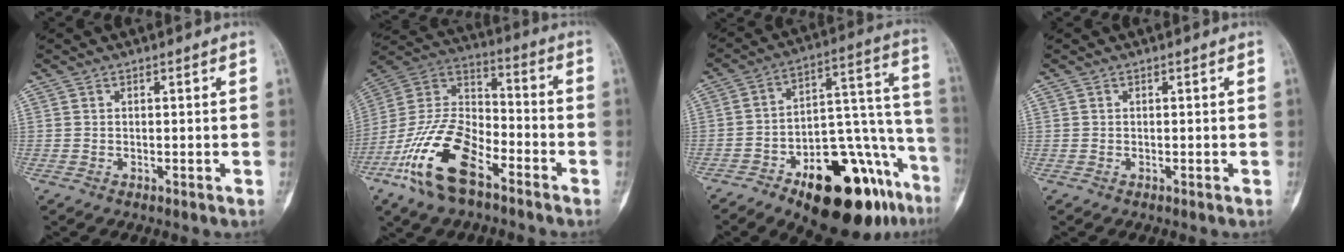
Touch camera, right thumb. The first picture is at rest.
{"total": 18.9, "force": [-10.2, 9.0, 13.2], "torque": [-0.254, 0.059, -0.198]}
{"total": 26.9, "force": [-15.0, 11.2, 19.3], "torque": [-0.190, 0.103, -0.219]}
{"total": 0.0}